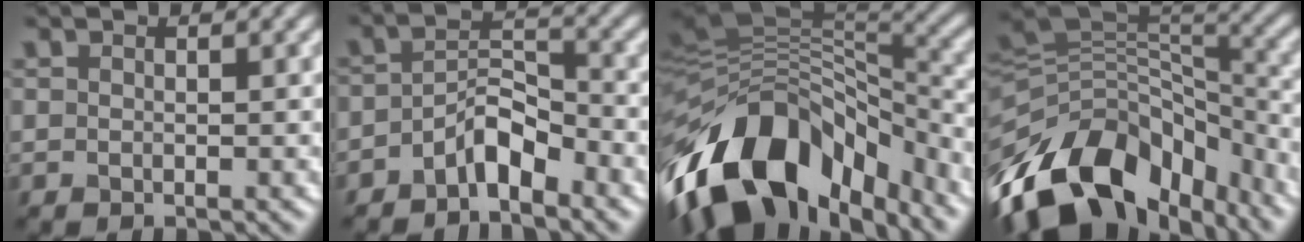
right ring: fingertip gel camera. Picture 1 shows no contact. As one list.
[{"total": 3.7, "force": [-2.5, 1.4, 2.4], "torque": [-0.040, 0.015, -0.050]}, {"total": 14.3, "force": [-7.0, 8.6, 8.9], "torque": [-0.179, 0.014, -0.111]}, {"total": 14.0, "force": [-7.7, 8.9, 7.6], "torque": [-0.170, 0.012, -0.130]}]